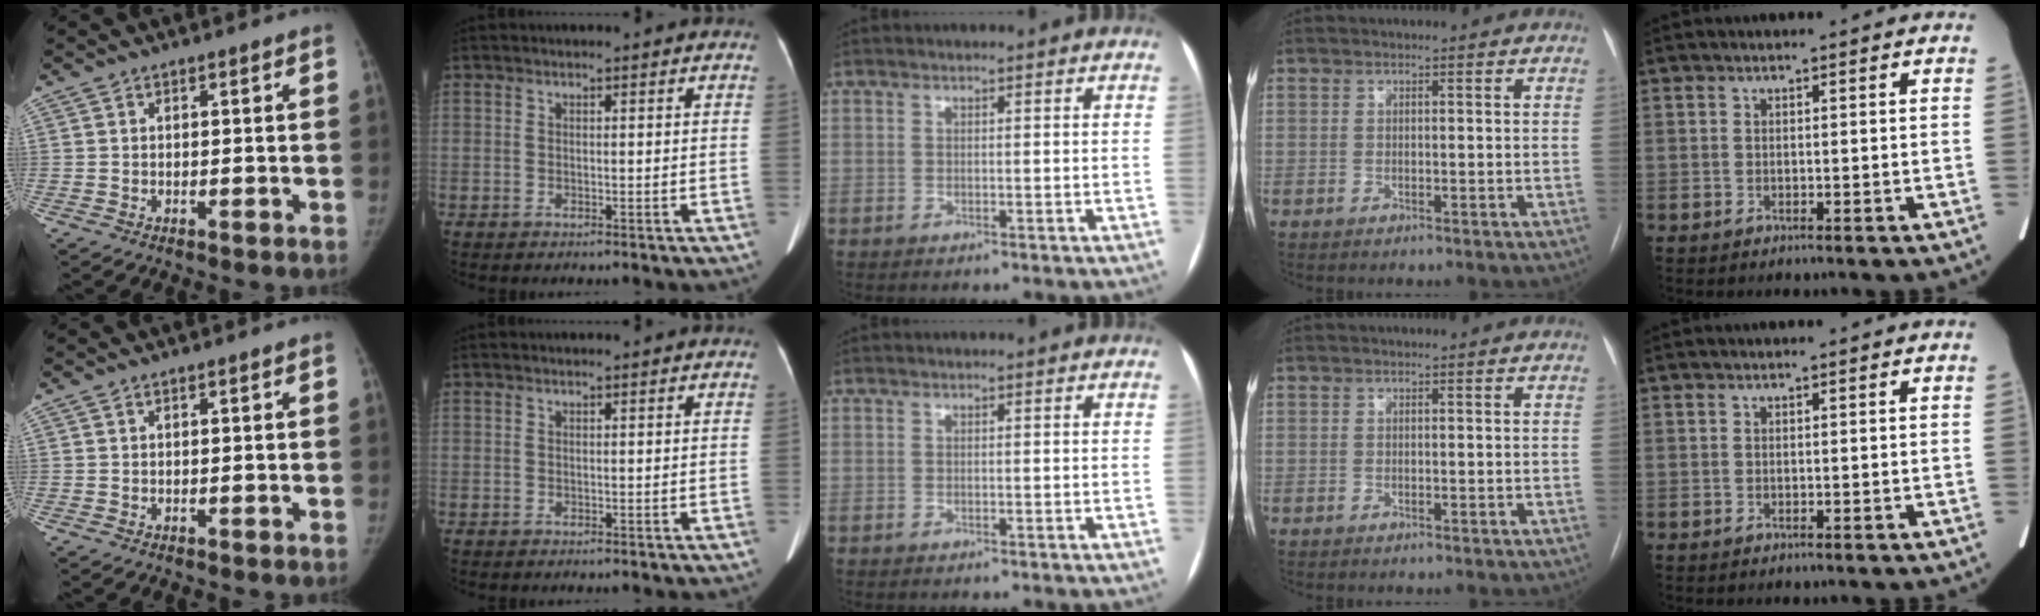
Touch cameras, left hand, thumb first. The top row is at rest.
{}